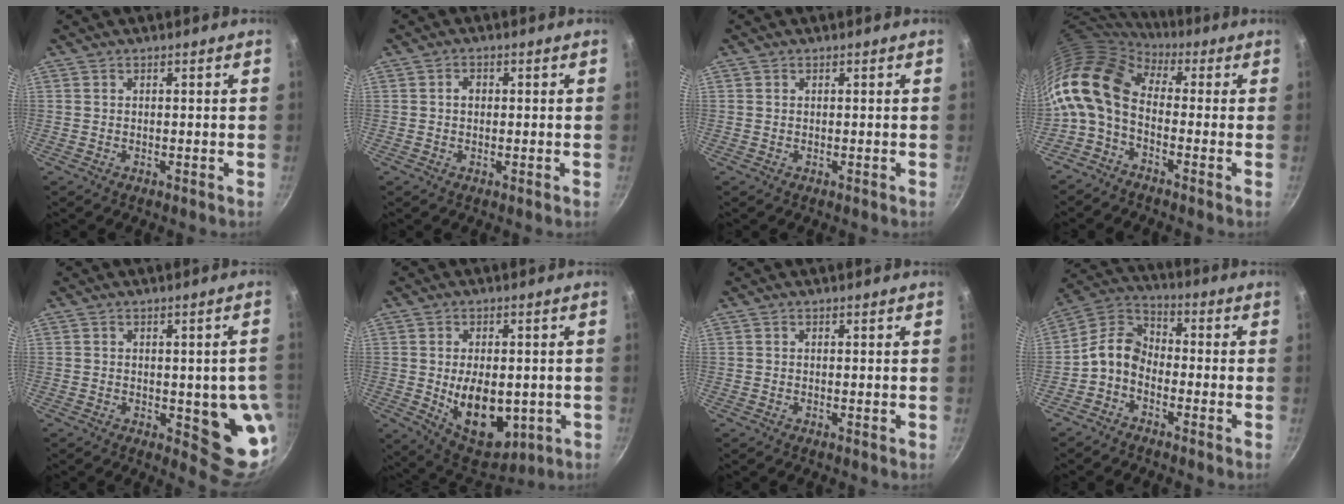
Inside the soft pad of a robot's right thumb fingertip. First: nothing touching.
{"total": 1.8, "force": [0.1, 1.4, 1.1], "torque": [-0.014, 0.005, 0.001]}
{"total": 0.0}
{"total": 13.5, "force": [0.1, 8.5, 10.5], "torque": [-0.202, 0.022, -0.018]}
{"total": 11.6, "force": [-1.5, 4.9, 10.4], "torque": [-0.079, -0.013, -0.015]}
{"total": 14.8, "force": [-2.0, 9.0, 11.6], "torque": [-0.146, -0.013, -0.011]}
{"total": 0.0}
{"total": 7.7, "force": [-2.7, 5.5, 4.8], "torque": [-0.082, 0.048, -0.076]}